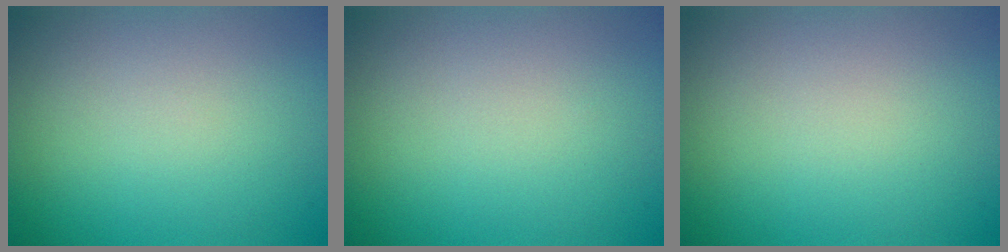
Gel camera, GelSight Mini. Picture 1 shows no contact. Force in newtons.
{"total": 0.0}
{"total": 0.0}